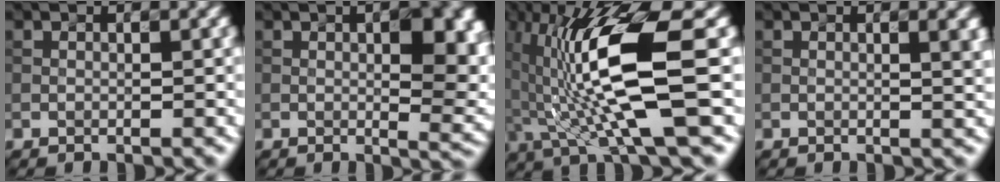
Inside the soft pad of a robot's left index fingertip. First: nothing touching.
{"total": 8.6, "force": [1.5, 3.3, 7.9], "torque": [-0.069, 0.009, 0.027]}
{"total": 10.0, "force": [-0.3, 1.8, 9.8], "torque": [-0.187, -0.001, 0.015]}
{"total": 2.5, "force": [0.7, 0.9, 2.2], "torque": [-0.016, 0.006, 0.007]}